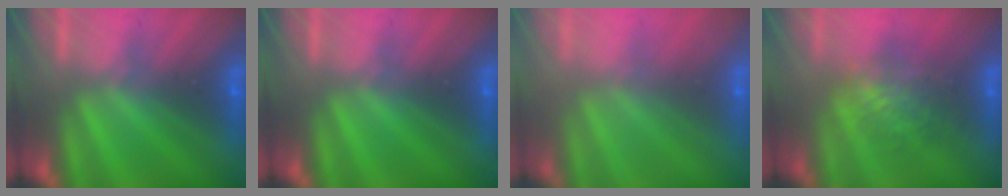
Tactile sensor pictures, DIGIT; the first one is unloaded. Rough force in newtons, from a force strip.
{"total": 0.0}
{"total": 6.7}
{"total": 4.5}